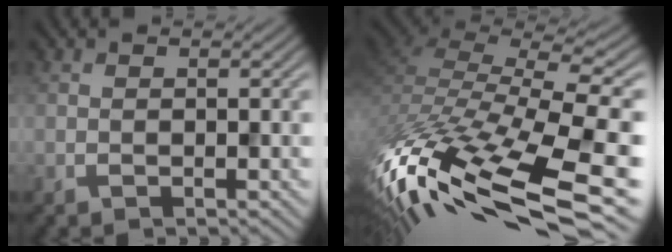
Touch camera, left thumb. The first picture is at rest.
{"total": 15.2, "force": [-9.5, 5.3, 10.6], "torque": [-0.258, -0.010, -0.140]}